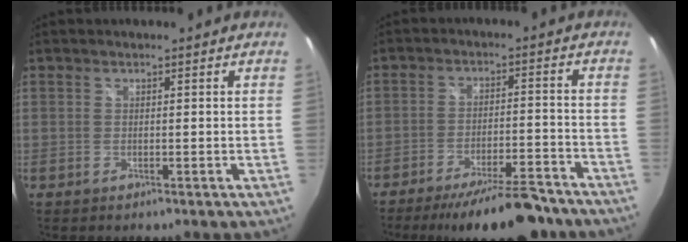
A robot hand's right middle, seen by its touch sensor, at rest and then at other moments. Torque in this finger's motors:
{"motor_torque": [1.09, -1.05, 0.19, 0.10]}